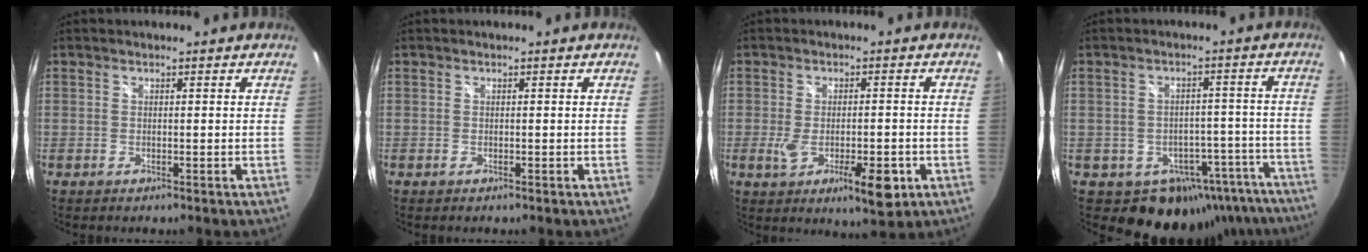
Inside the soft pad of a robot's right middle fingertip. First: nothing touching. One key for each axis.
{"total": 0.0}
{"total": 9.4, "fx": -3.2, "fy": 3.3, "fz": 8.2, "tx": -0.144, "ty": -0.019, "tz": -0.044}
{"total": 15.1, "fx": -11.3, "fy": 9.3, "fz": 4.0, "tx": -0.059, "ty": 0.040, "tz": -0.110}